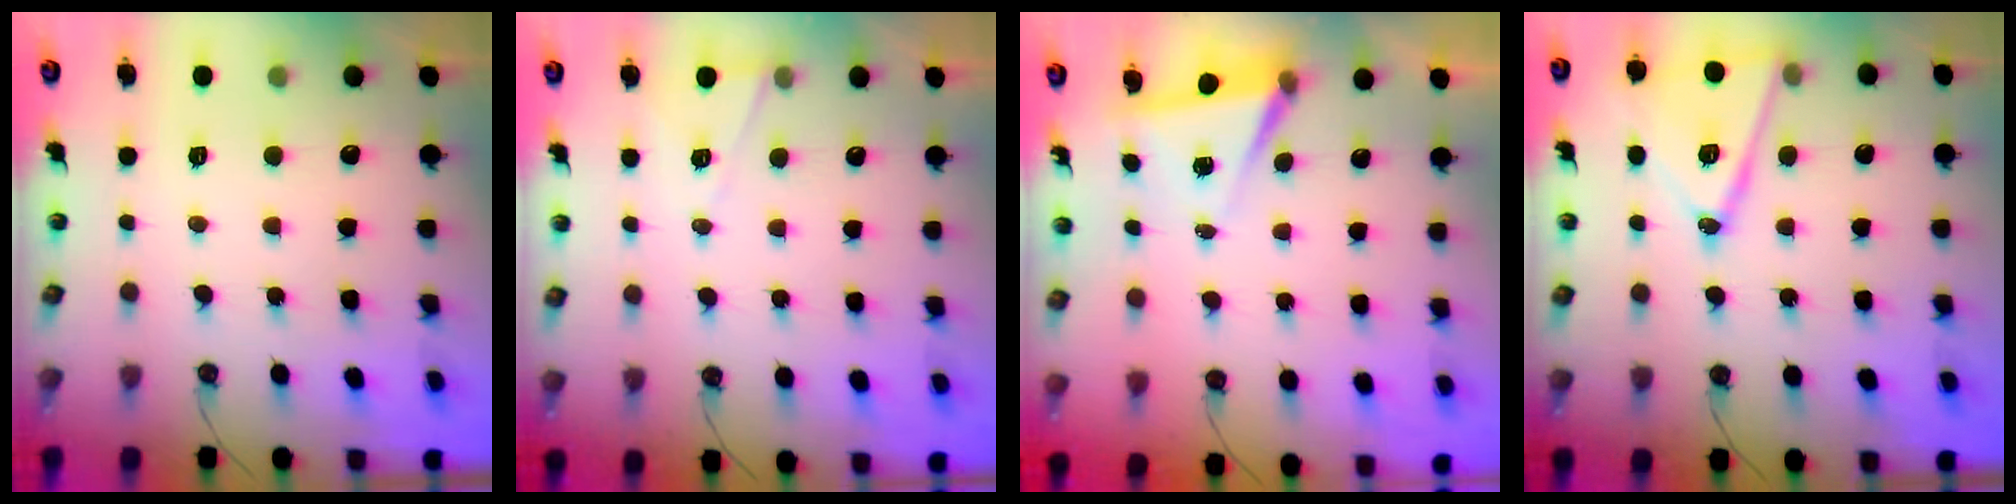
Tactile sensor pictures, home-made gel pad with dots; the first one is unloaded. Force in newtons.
{"total": 6.0, "press": 4.0, "slide": 4.4}
{"total": 5.7, "press": 3.8, "slide": 4.3}
{"total": 15.3, "press": 14.8, "slide": 3.5}